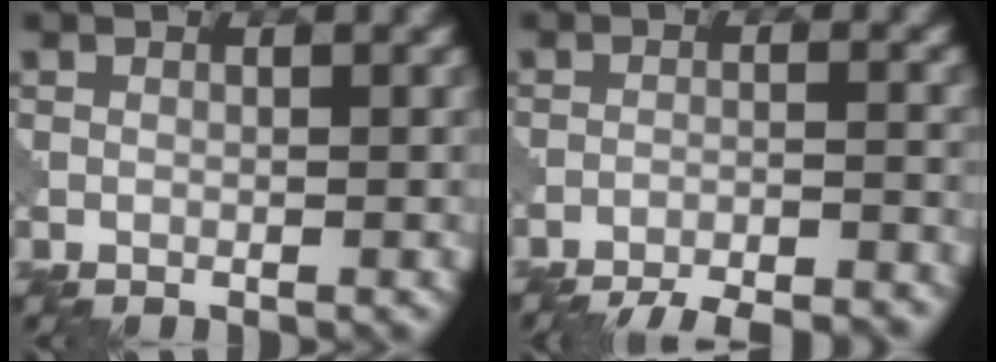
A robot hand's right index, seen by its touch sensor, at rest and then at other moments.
{"total": 10.0, "force": [-9.5, 1.9, 2.5], "torque": [-0.025, 0.001, -0.127]}